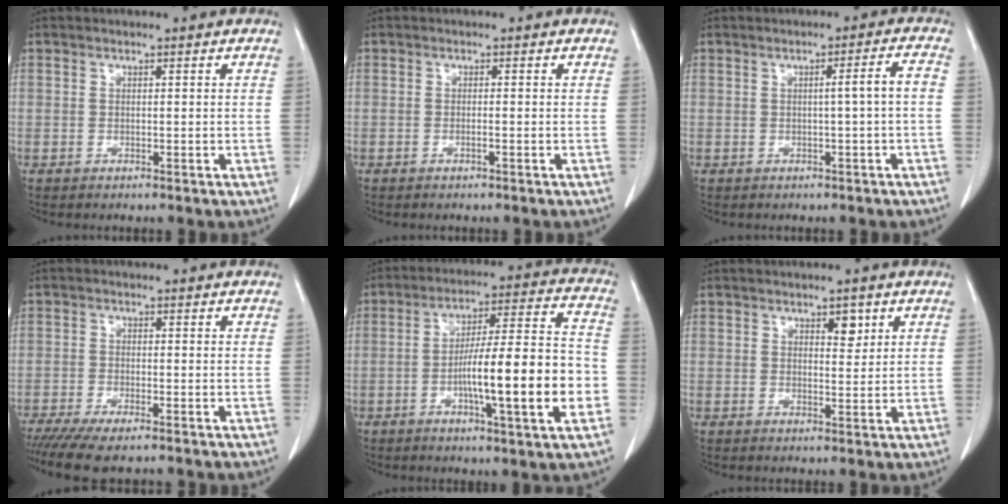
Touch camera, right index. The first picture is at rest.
{"total": 0.7, "force": [-0.3, 0.0, 0.6], "torque": [-0.013, 0.001, -0.004]}
{"total": 3.0, "force": [-0.4, -0.6, 2.9], "torque": [-0.040, 0.004, -0.004]}
{"total": 8.8, "force": [-7.1, 1.5, 5.0], "torque": [-0.075, -0.017, -0.111]}
{"total": 16.9, "force": [-4.1, 1.1, 16.3], "torque": [-0.260, 0.009, -0.064]}
{"total": 2.5, "force": [1.3, 1.1, 1.7], "torque": [-0.022, -0.004, 0.021]}